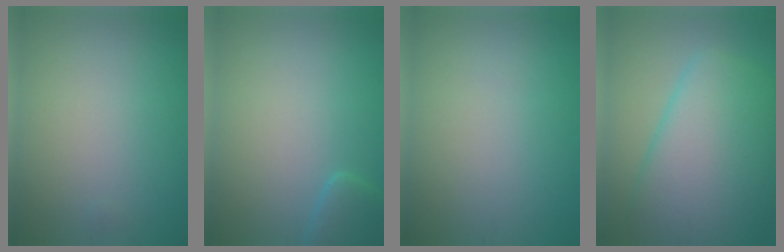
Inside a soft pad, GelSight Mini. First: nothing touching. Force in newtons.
{"total": 2.1, "press": 2.1, "slide": 0.2}
{"total": 0.0}
{"total": 10.2, "press": 10.2, "slide": 0.4}